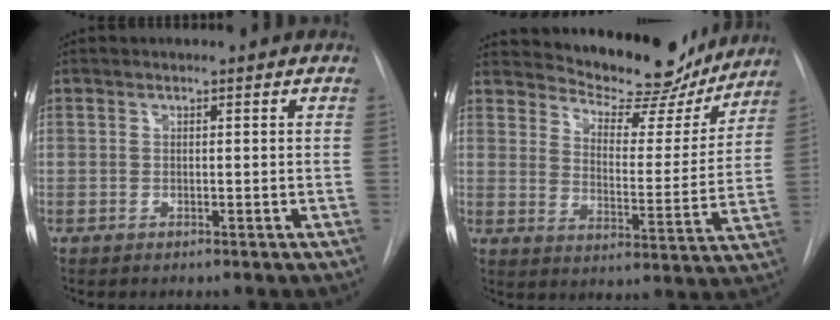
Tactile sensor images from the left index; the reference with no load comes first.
{"total": 15.8, "force": [14.8, 4.2, 3.5], "torque": [-0.039, -0.027, 0.193]}